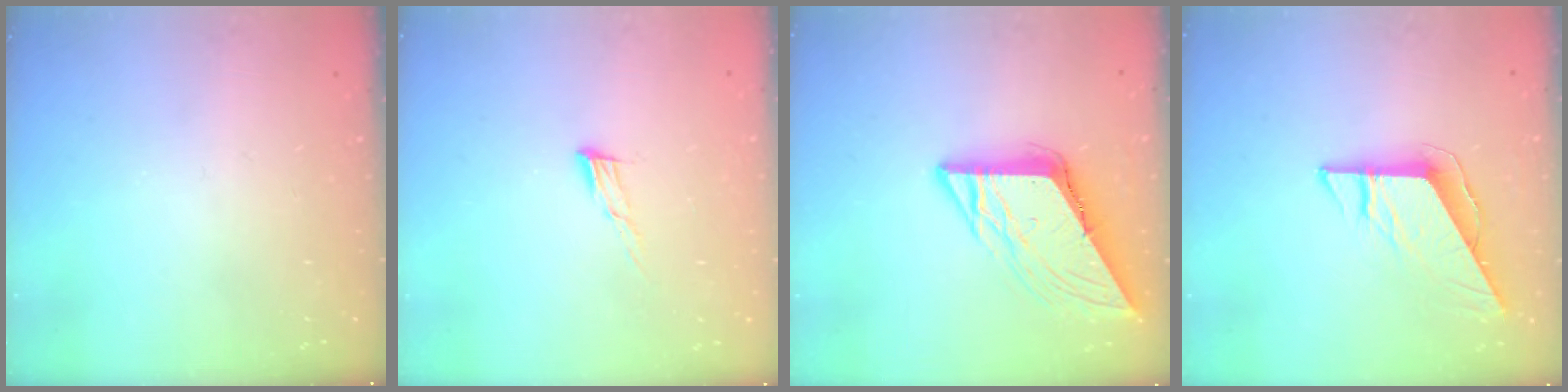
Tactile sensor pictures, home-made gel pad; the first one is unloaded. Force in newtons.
{"total": 6.9, "press": 6.7, "slide": 1.3}
{"total": 9.1, "press": 9.1, "slide": 0.8}
{"total": 8.3, "press": 8.3, "slide": 0.7}